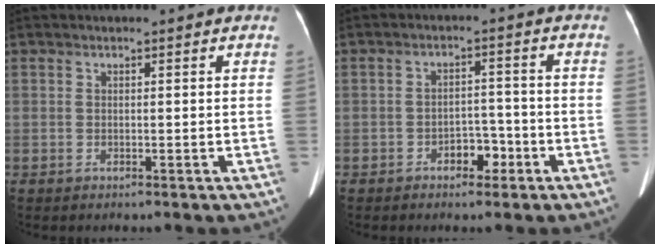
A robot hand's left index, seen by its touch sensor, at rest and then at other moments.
{"total": 3.8, "force": [-2.2, 2.1, 2.2], "torque": [-0.029, 0.013, -0.033]}